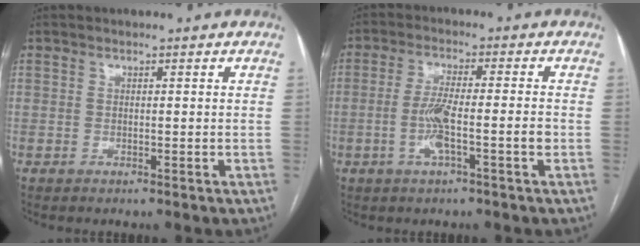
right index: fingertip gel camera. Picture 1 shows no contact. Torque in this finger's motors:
{"motor_torque": [0.07, 0.13, 0.04, 0.05]}